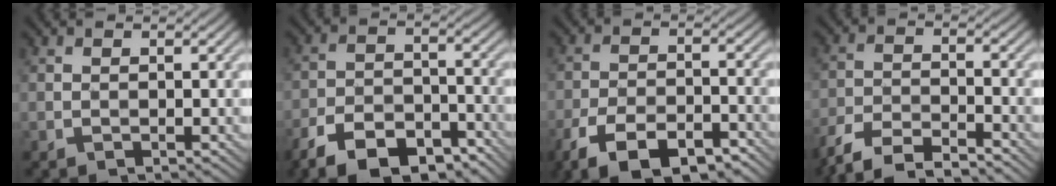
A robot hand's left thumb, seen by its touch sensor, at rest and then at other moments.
{"total": 9.9, "force": [-7.4, 4.3, 5.0], "torque": [-0.094, -0.004, -0.133]}
{"total": 9.4, "force": [-6.7, 3.7, 5.6], "torque": [-0.100, -0.001, -0.124]}
{"total": 7.3, "force": [-6.4, 1.5, 3.1], "torque": [-0.068, -0.002, -0.128]}